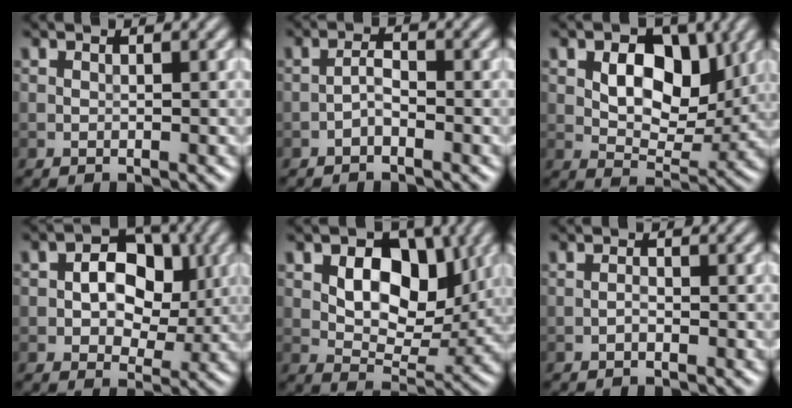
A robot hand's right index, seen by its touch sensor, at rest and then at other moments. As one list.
[{"total": 1.4, "force": [-0.9, 0.4, 1.0], "torque": [-0.019, 0.006, -0.021]}, {"total": 7.2, "force": [1.8, 4.6, 5.3], "torque": [-0.075, -0.006, 0.029]}, {"total": 6.6, "force": [0.7, 4.5, 4.7], "torque": [-0.055, 0.004, 0.002]}, {"total": 8.0, "force": [2.0, 5.1, 5.8], "torque": [-0.081, -0.005, 0.033]}, {"total": 0.6, "force": [-0.4, 0.2, 0.5], "torque": [-0.010, 0.001, -0.008]}]